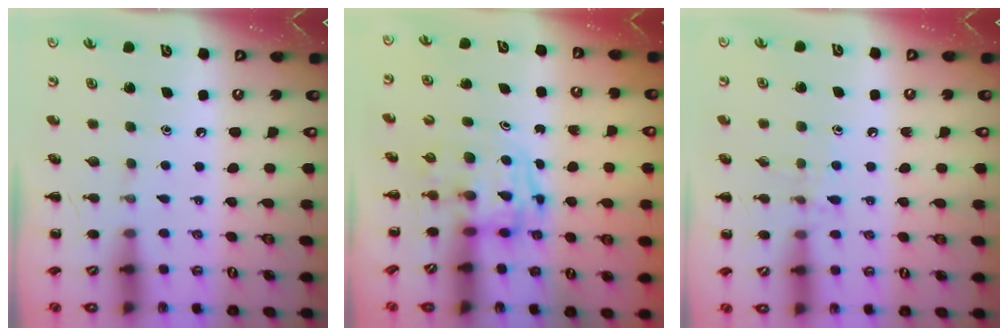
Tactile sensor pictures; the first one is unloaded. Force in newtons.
{"total": 3.3, "press": 3.2, "slide": 0.6}
{"total": 7.4, "press": 7.2, "slide": 1.5}